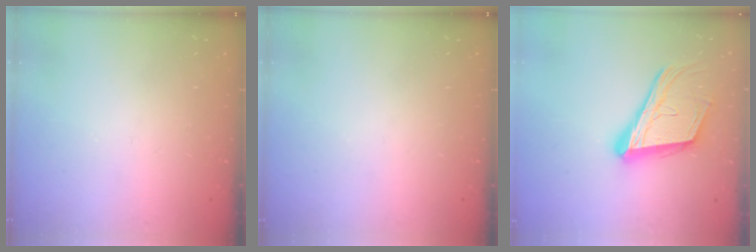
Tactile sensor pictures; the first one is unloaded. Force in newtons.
{"total": 0.0}
{"total": 19.3, "press": 18.8, "slide": 4.6}